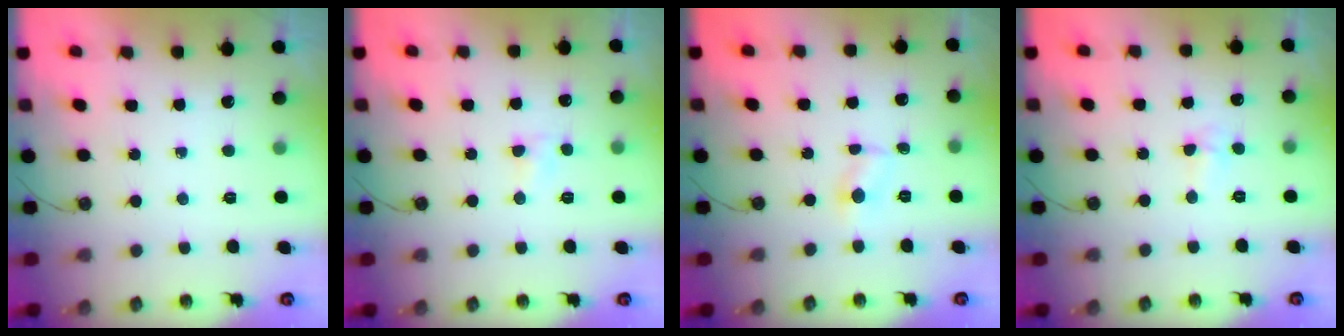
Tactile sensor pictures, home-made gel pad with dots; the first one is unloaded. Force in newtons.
{"total": 3.8, "press": 3.8, "slide": 0.4}
{"total": 2.7, "press": 2.7, "slide": 0.3}
{"total": 3.0, "press": 2.9, "slide": 0.7}